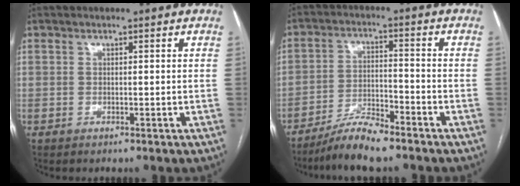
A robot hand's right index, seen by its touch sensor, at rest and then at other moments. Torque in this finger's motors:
{"motor_torque": [0.98, -0.81, 0.47, 0.10]}